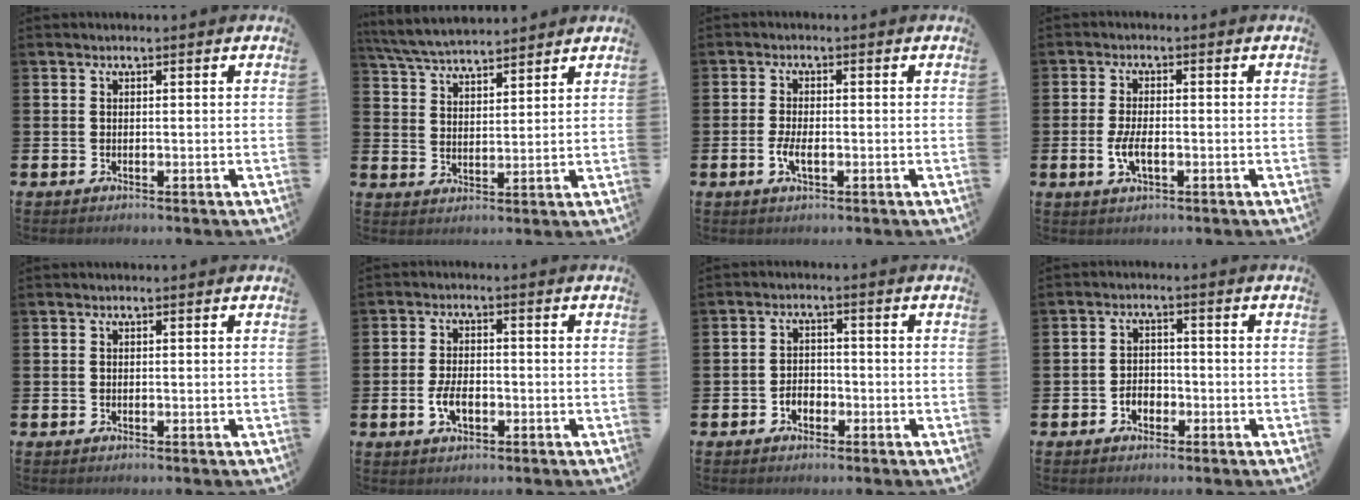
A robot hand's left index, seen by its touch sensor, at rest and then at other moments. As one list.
[{"total": 5.7, "force": [5.6, 0.8, 1.0], "torque": [-0.040, -0.026, 0.100]}, {"total": 2.7, "force": [-0.7, 1.1, 2.3], "torque": [-0.041, -0.006, -0.017]}, {"total": 3.6, "force": [-0.8, 1.6, 3.2], "torque": [-0.055, -0.002, -0.017]}, {"total": 0.0}, {"total": 4.0, "force": [-1.1, 2.2, 3.1], "torque": [-0.053, -0.001, -0.023]}, {"total": 2.2, "force": [-1.3, 1.6, 0.9], "torque": [-0.013, 0.000, -0.030]}, {"total": 2.4, "force": [-1.3, 1.8, 1.0], "torque": [-0.014, 0.001, -0.030]}]